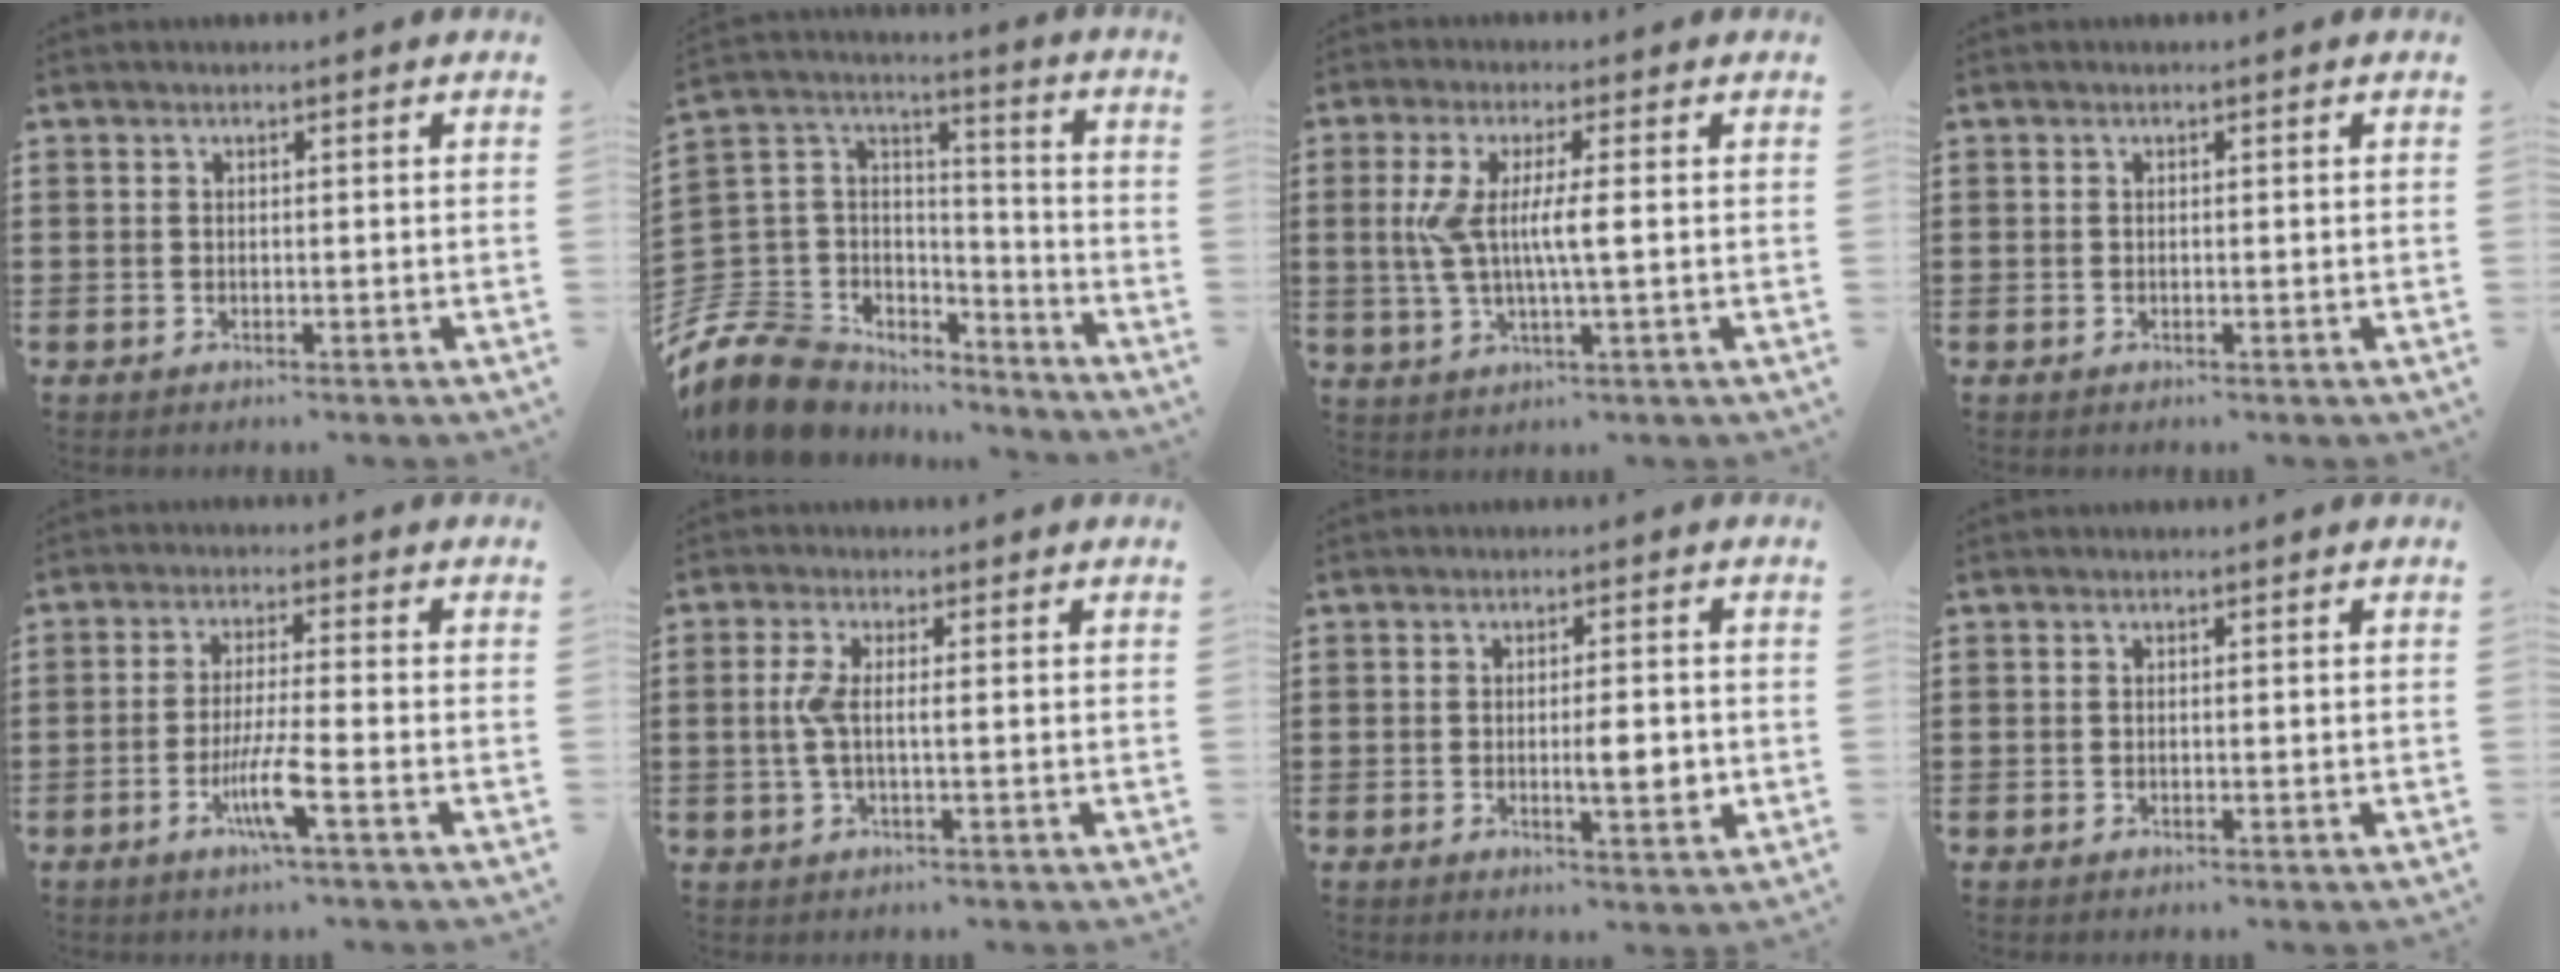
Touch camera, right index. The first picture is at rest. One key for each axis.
{"total": 10.9, "fx": -7.3, "fy": 7.4, "fz": 3.1, "tx": -0.116, "ty": 0.005, "tz": -0.140}
{"total": 6.2, "fx": 0.3, "fy": 0.5, "fz": 6.2, "tx": -0.138, "ty": -0.015, "tz": -0.005}
{"total": 0.0}
{"total": 6.4, "fx": -2.8, "fy": 0.0, "fz": 5.7, "tx": -0.121, "ty": -0.019, "tz": -0.056}
{"total": 3.5, "fx": -0.1, "fy": 0.5, "fz": 3.5, "tx": -0.089, "ty": -0.009, "tz": -0.011}
{"total": 4.5, "fx": -0.5, "fy": 0.9, "fz": 4.4, "tx": -0.066, "ty": -0.004, "tz": -0.012}
{"total": 0.0}